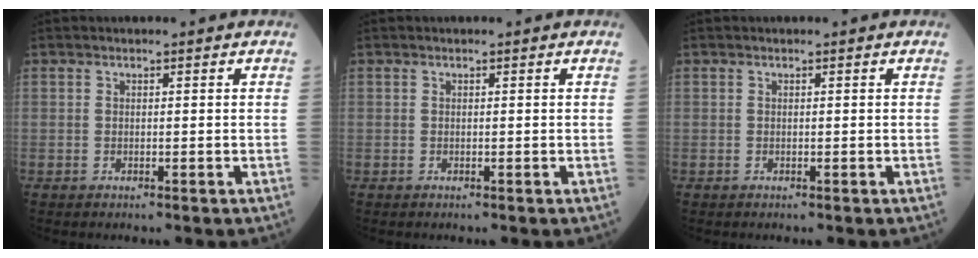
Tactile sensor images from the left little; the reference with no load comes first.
{"total": 0.0}
{"total": 0.0}